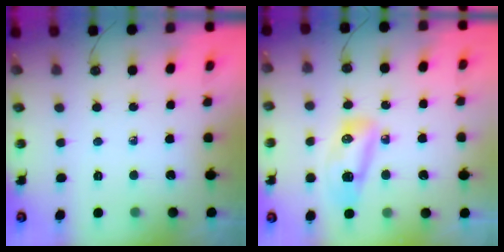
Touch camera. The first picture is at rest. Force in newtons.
{"total": 16.6, "press": 11.7, "slide": 11.7}